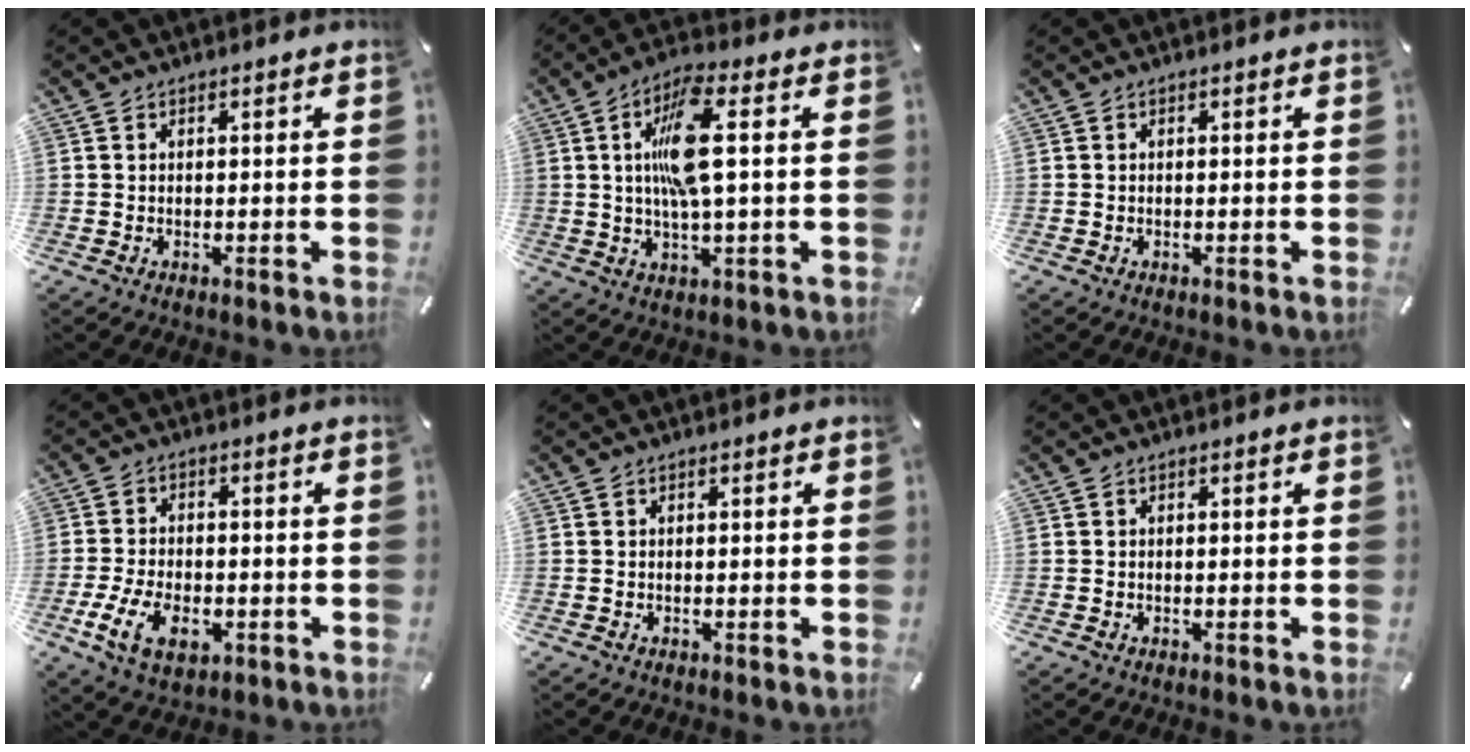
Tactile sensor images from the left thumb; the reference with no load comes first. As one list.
[{"total": 11.6, "force": [1.8, 3.1, 11.0], "torque": [-0.218, -0.002, 0.022]}, {"total": 0.0}, {"total": 9.4, "force": [-3.5, 5.5, 6.8], "torque": [-0.152, 0.002, -0.062]}, {"total": 0.0}, {"total": 0.0}]